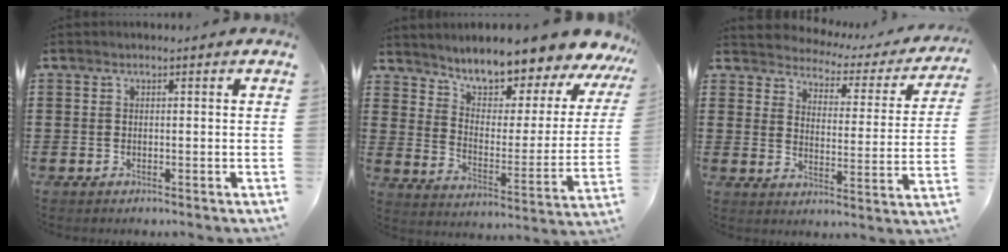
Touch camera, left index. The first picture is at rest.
{"total": 8.2, "force": [7.8, 0.9, 2.4], "torque": [-0.068, -0.069, 0.132]}
{"total": 2.5, "force": [2.4, 0.7, 0.2], "torque": [-0.025, -0.024, 0.031]}